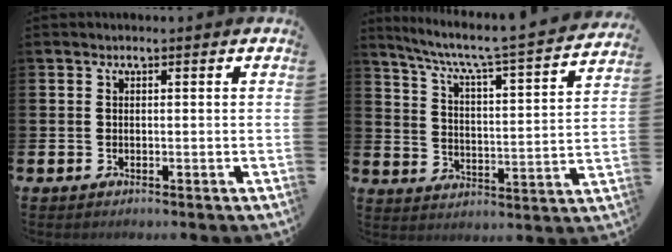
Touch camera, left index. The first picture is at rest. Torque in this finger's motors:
{"motor_torque": [0.20, -1.12, 0.15, 0.14]}